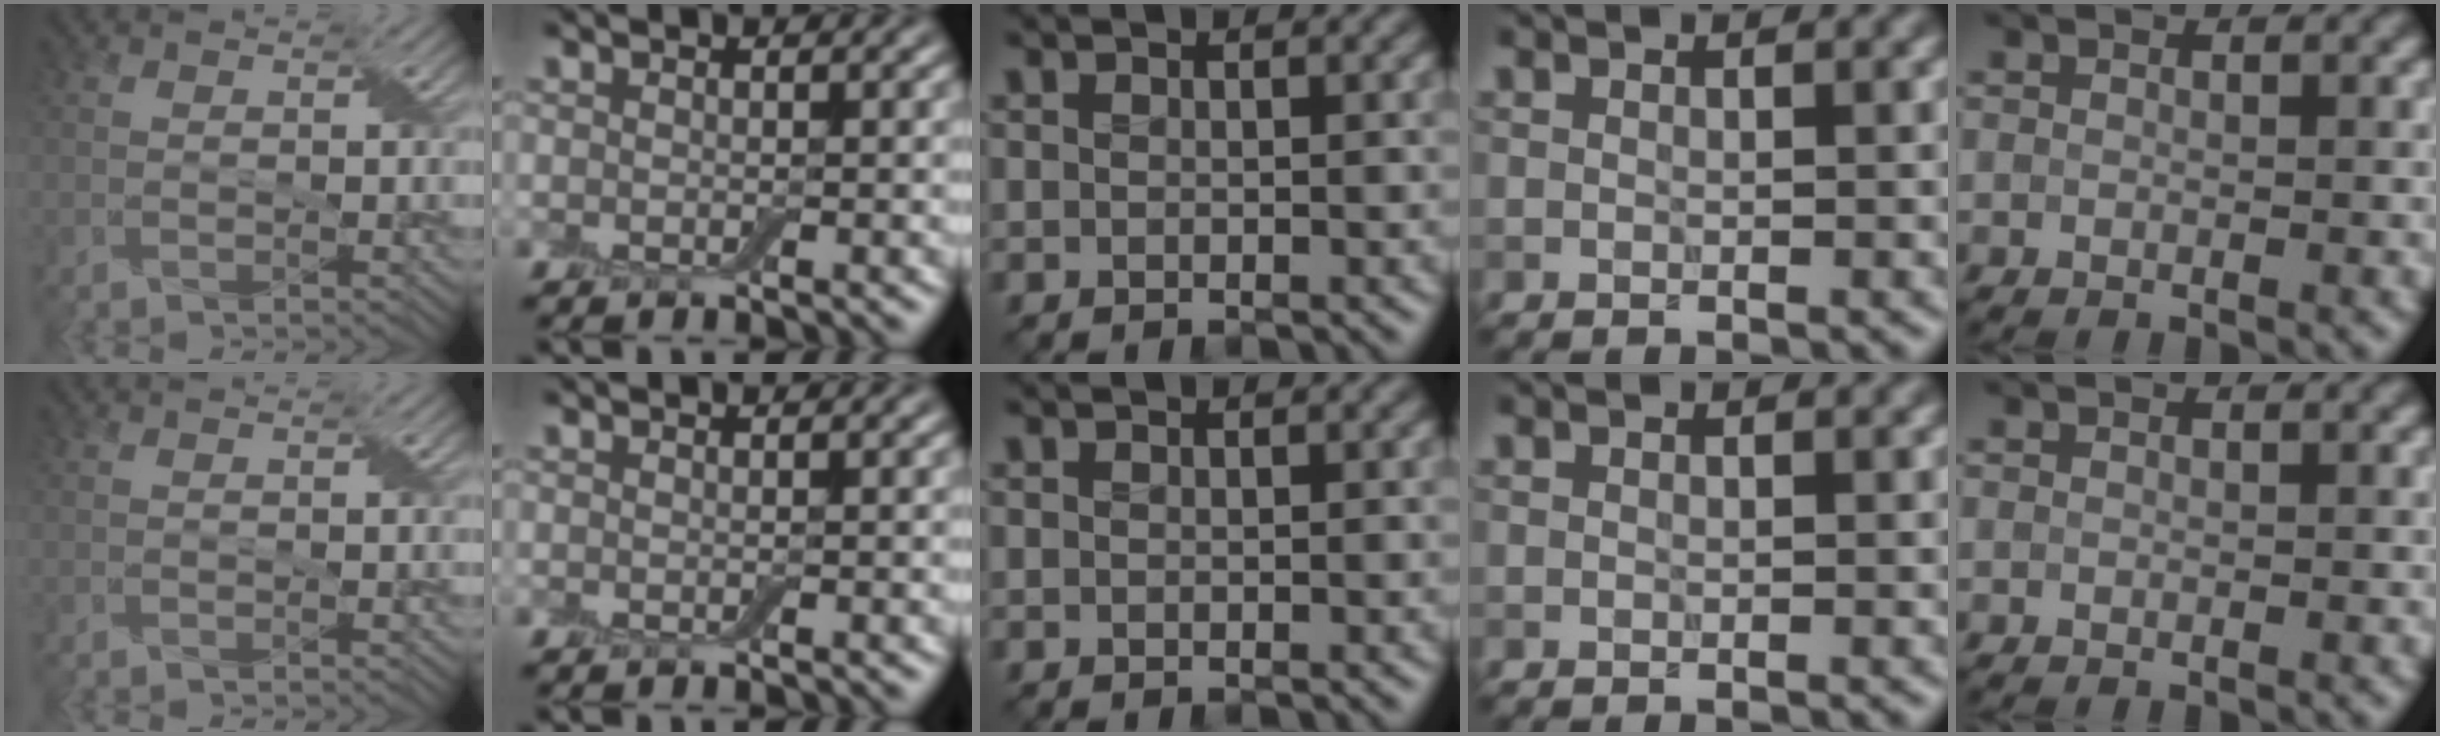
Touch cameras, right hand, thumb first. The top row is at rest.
{}